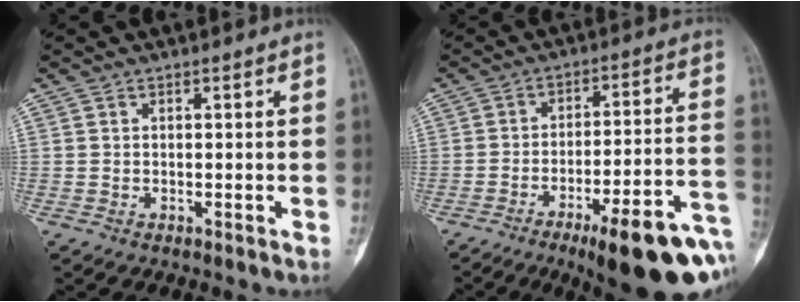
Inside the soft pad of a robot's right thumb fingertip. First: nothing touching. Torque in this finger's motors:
{"motor_torque": [3.06, 0.54, 1.36, -1.41, 0.49]}